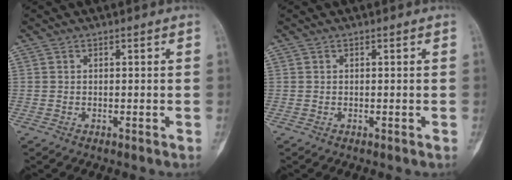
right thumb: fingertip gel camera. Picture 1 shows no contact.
{"total": 0.0}